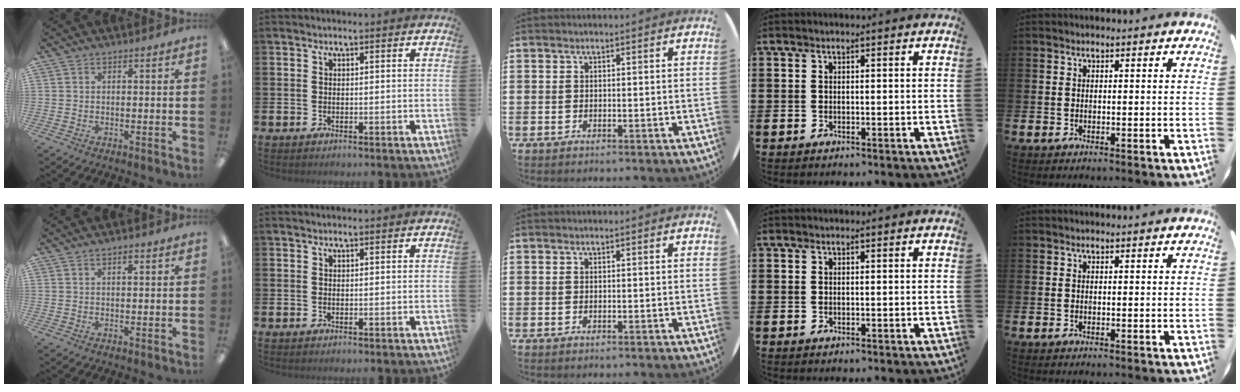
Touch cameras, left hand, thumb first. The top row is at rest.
{"thumb": {"total": 1.7, "force": [1.0, 0.7, 1.2], "torque": [-0.017, -0.002, 0.016]}}